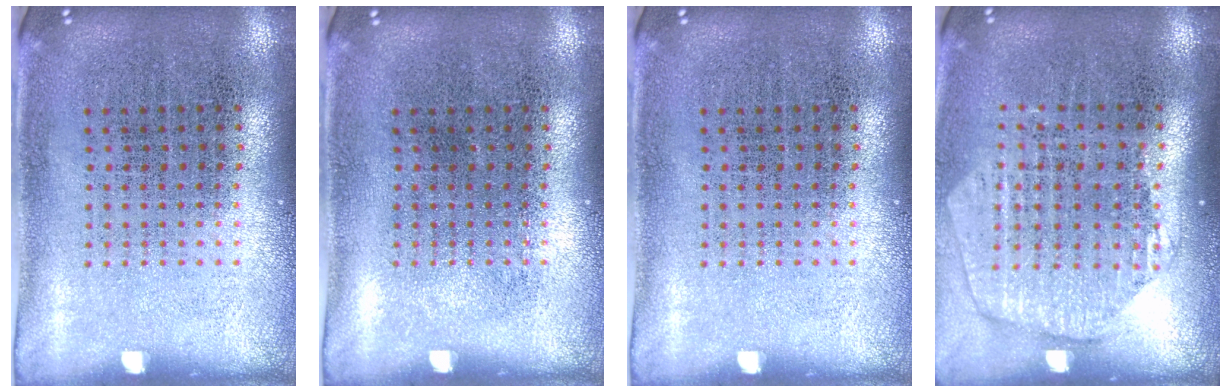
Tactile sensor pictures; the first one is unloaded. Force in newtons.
{"total": 0.0}
{"total": 0.0}
{"total": 1.6, "press": 1.4, "slide": 0.7}